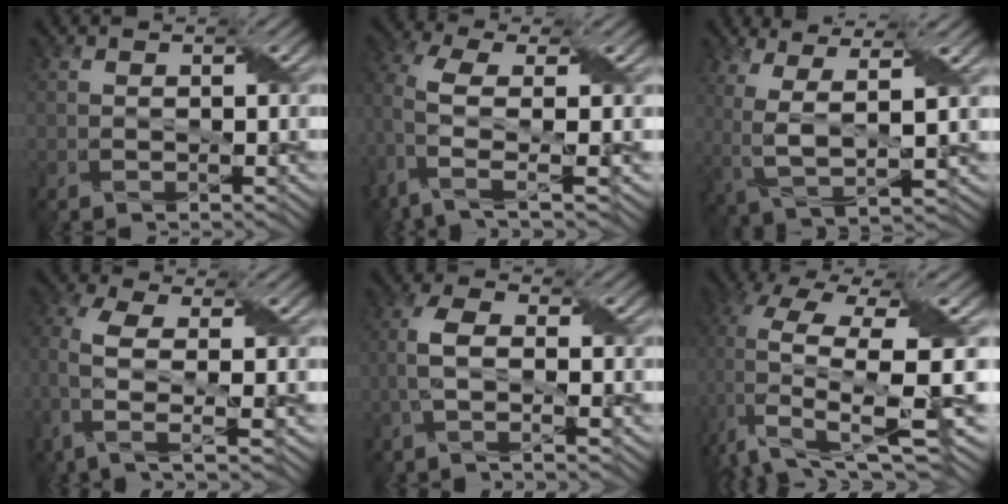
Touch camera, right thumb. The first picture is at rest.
{"total": 6.8, "force": [0.7, 2.9, 6.1], "torque": [-0.140, -0.001, 0.004]}
{"total": 7.2, "force": [1.2, 2.6, 6.6], "torque": [-0.150, -0.004, 0.026]}
{"total": 6.6, "force": [-0.1, 2.6, 6.0], "torque": [-0.141, 0.004, -0.013]}
{"total": 3.8, "force": [-1.0, 1.1, 3.5], "torque": [-0.082, 0.007, -0.029]}
{"total": 13.5, "force": [1.5, 4.3, 12.7], "torque": [-0.261, 0.000, 0.036]}